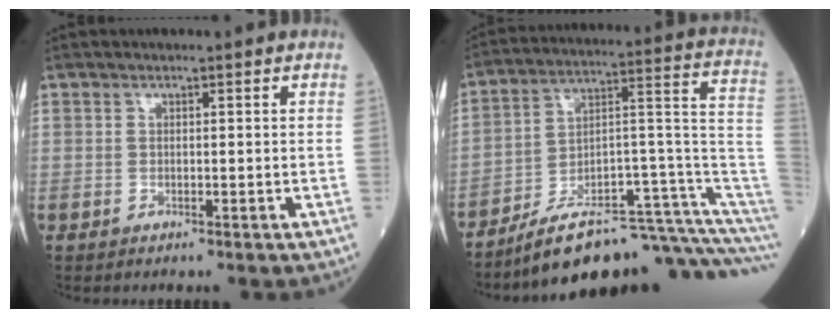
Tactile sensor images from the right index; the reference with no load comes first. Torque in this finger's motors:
{"motor_torque": [-0.90, -1.12, -1.05, -0.21]}